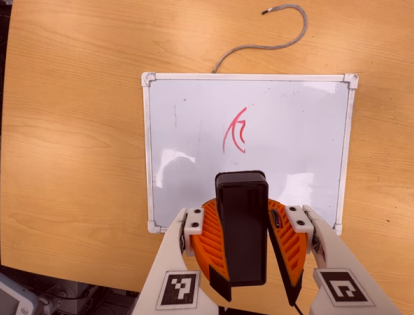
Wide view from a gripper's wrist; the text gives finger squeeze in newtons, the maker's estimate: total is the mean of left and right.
{"total": 11.9, "left": 11.8, "right": 11.9}